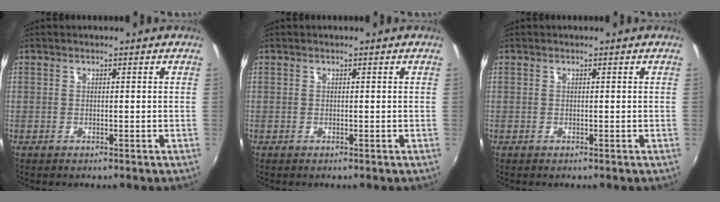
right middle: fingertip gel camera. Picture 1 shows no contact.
{"total": 0.0}
{"total": 0.0}